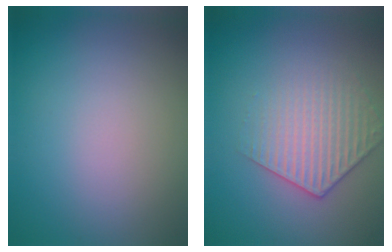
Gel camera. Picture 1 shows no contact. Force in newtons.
{"total": 3.2, "press": 3.1, "slide": 0.9}